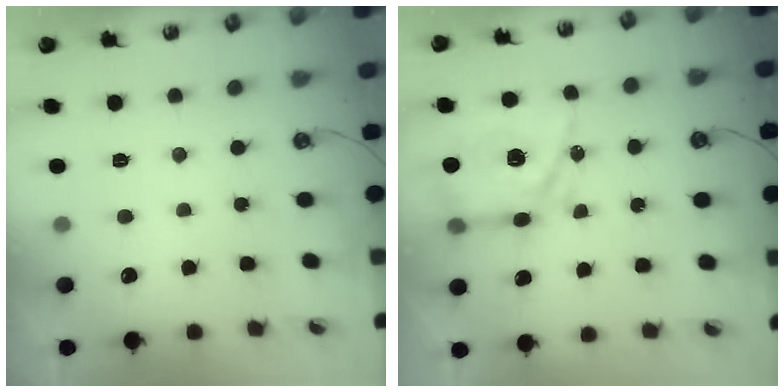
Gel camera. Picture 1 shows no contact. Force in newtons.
{"total": 10.7, "press": 10.6, "slide": 1.1}